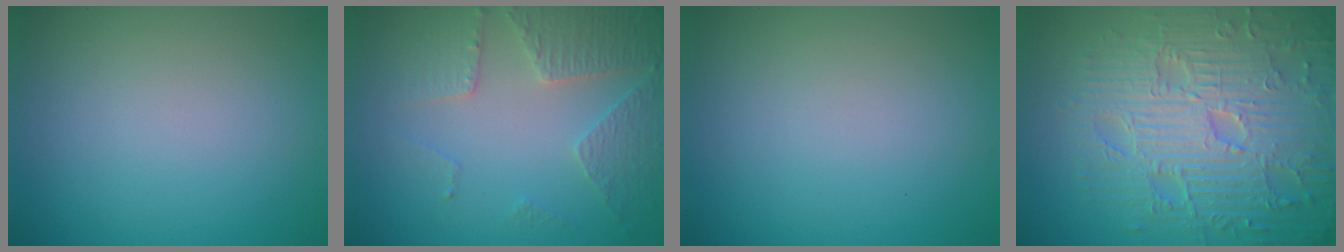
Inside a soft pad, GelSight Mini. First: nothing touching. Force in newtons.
{"total": 4.5, "press": 3.3, "slide": 3.1}
{"total": 0.0}
{"total": 9.8, "press": 6.7, "slide": 7.1}